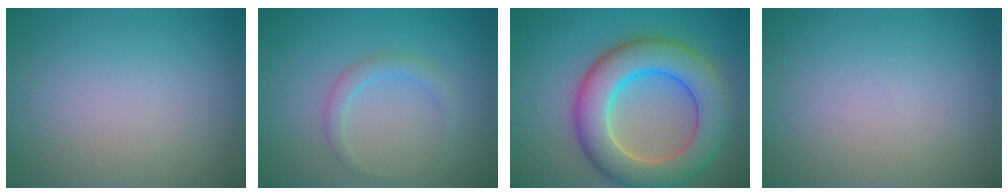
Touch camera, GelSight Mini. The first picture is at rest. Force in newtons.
{"total": 1.6, "press": 1.6, "slide": 0.0}
{"total": 9.2, "press": 9.2, "slide": 0.6}
{"total": 0.0}